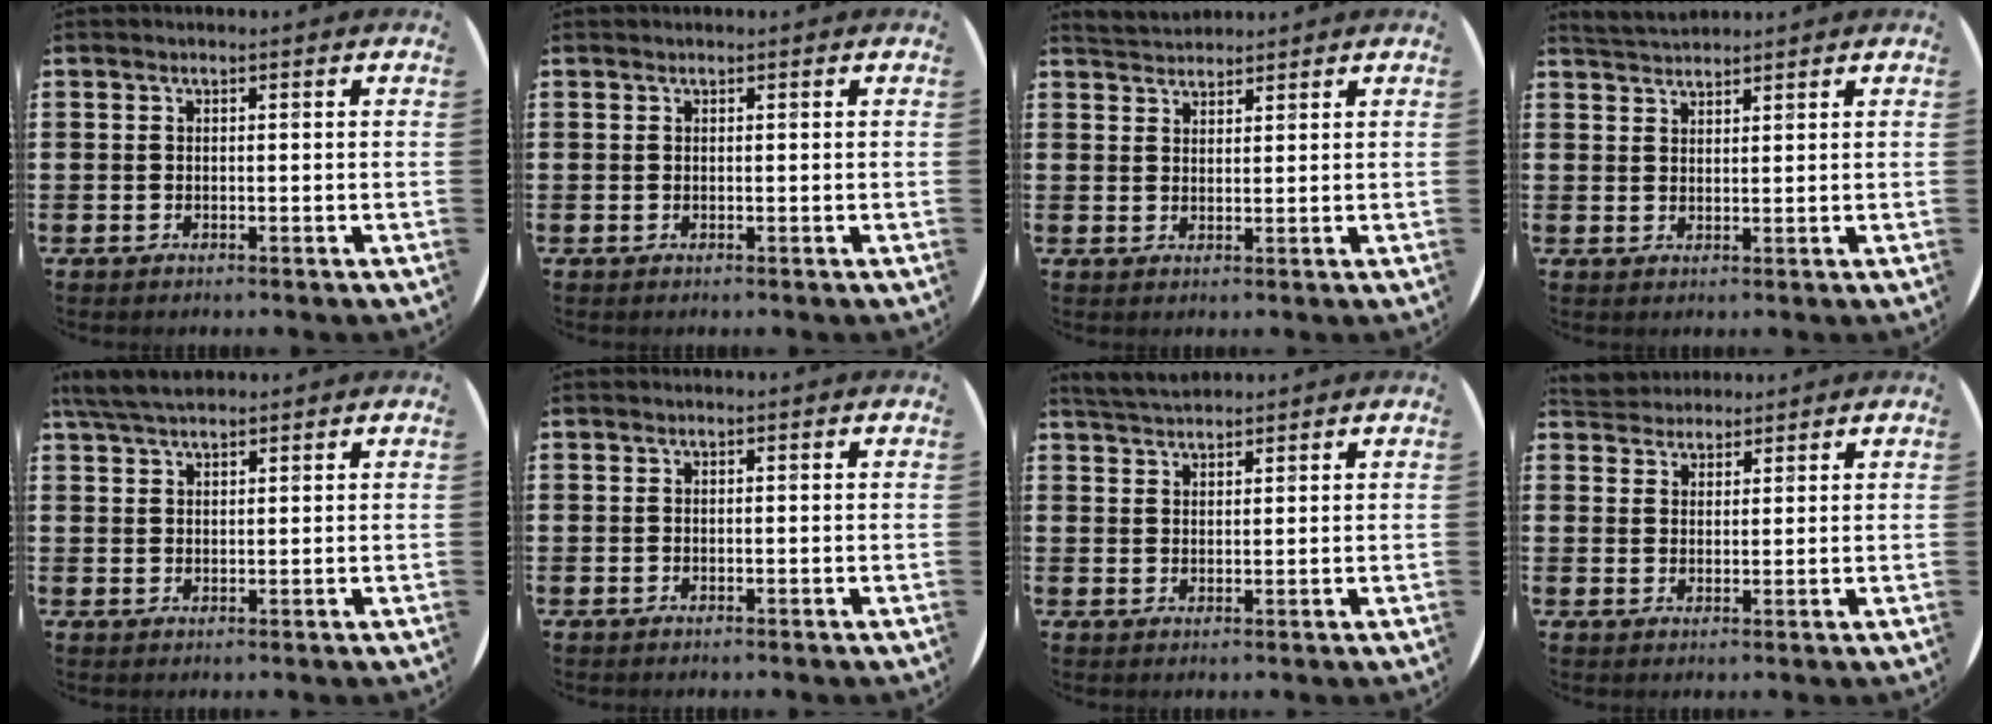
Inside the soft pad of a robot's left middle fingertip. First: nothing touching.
{"total": 0.0}
{"total": 2.7, "force": [2.7, 0.5, -0.3], "torque": [-0.001, -0.005, 0.052]}
{"total": 2.8, "force": [2.8, 0.4, 0.0], "torque": [-0.007, -0.004, 0.054]}
{"total": 4.5, "force": [3.9, 1.1, 2.1], "torque": [-0.050, -0.002, 0.072]}
{"total": 0.0}
{"total": 3.3, "force": [3.2, 0.6, 0.6], "torque": [-0.020, -0.004, 0.061]}
{"total": 3.1, "force": [2.9, 1.1, -0.3], "torque": [-0.002, -0.001, 0.057]}